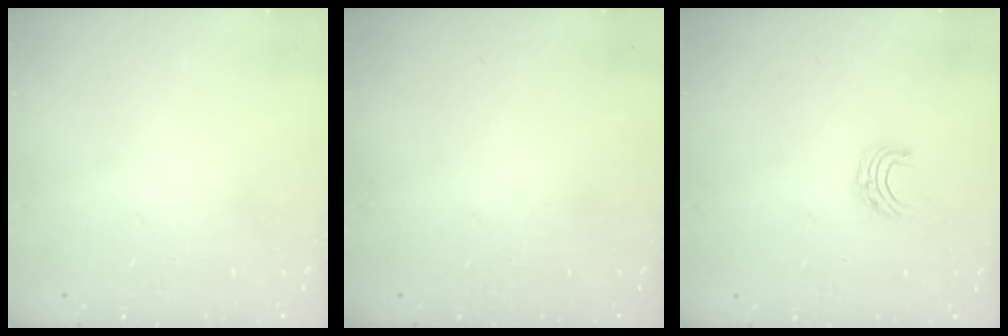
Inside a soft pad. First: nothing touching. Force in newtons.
{"total": 0.0}
{"total": 5.6, "press": 5.6, "slide": 0.5}